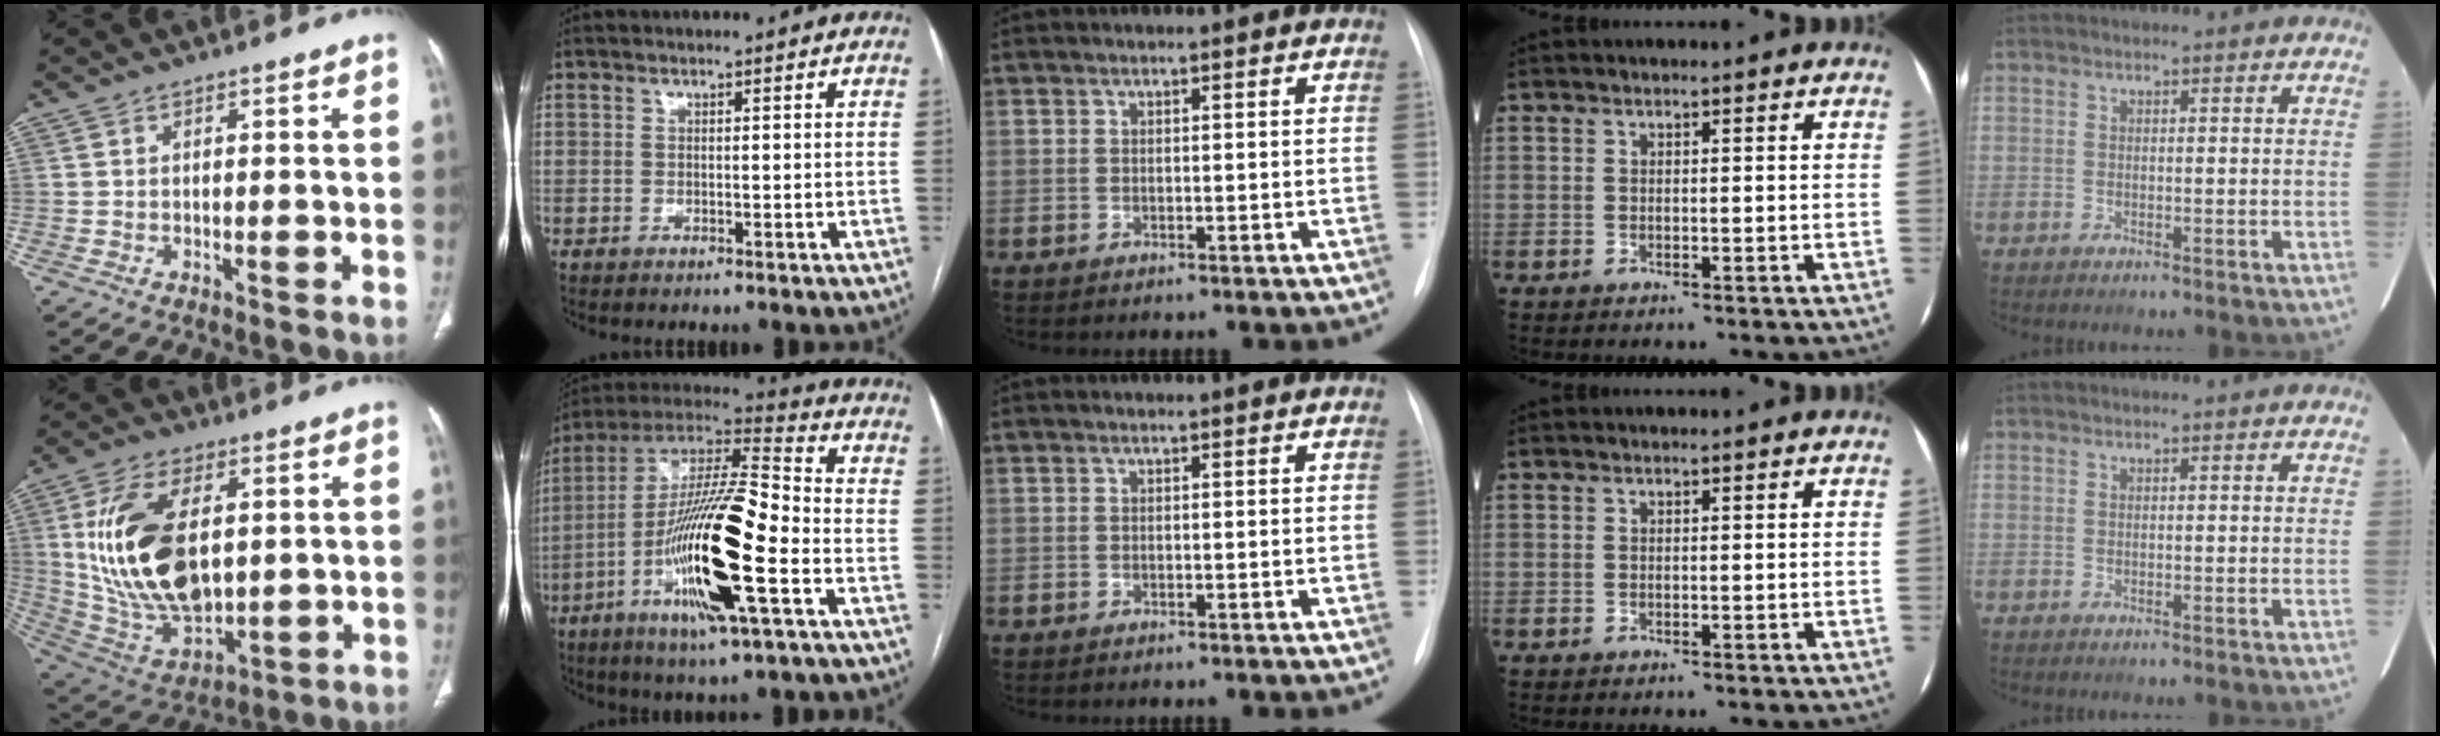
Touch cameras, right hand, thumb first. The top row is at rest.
{"thumb": {"total": 22.4, "force": [2.9, 12.4, 18.4], "torque": [-0.344, -0.018, 0.072]}, "index": {"total": 21.2, "force": [-6.5, 2.1, 20.1], "torque": [-0.394, -0.018, -0.119]}}